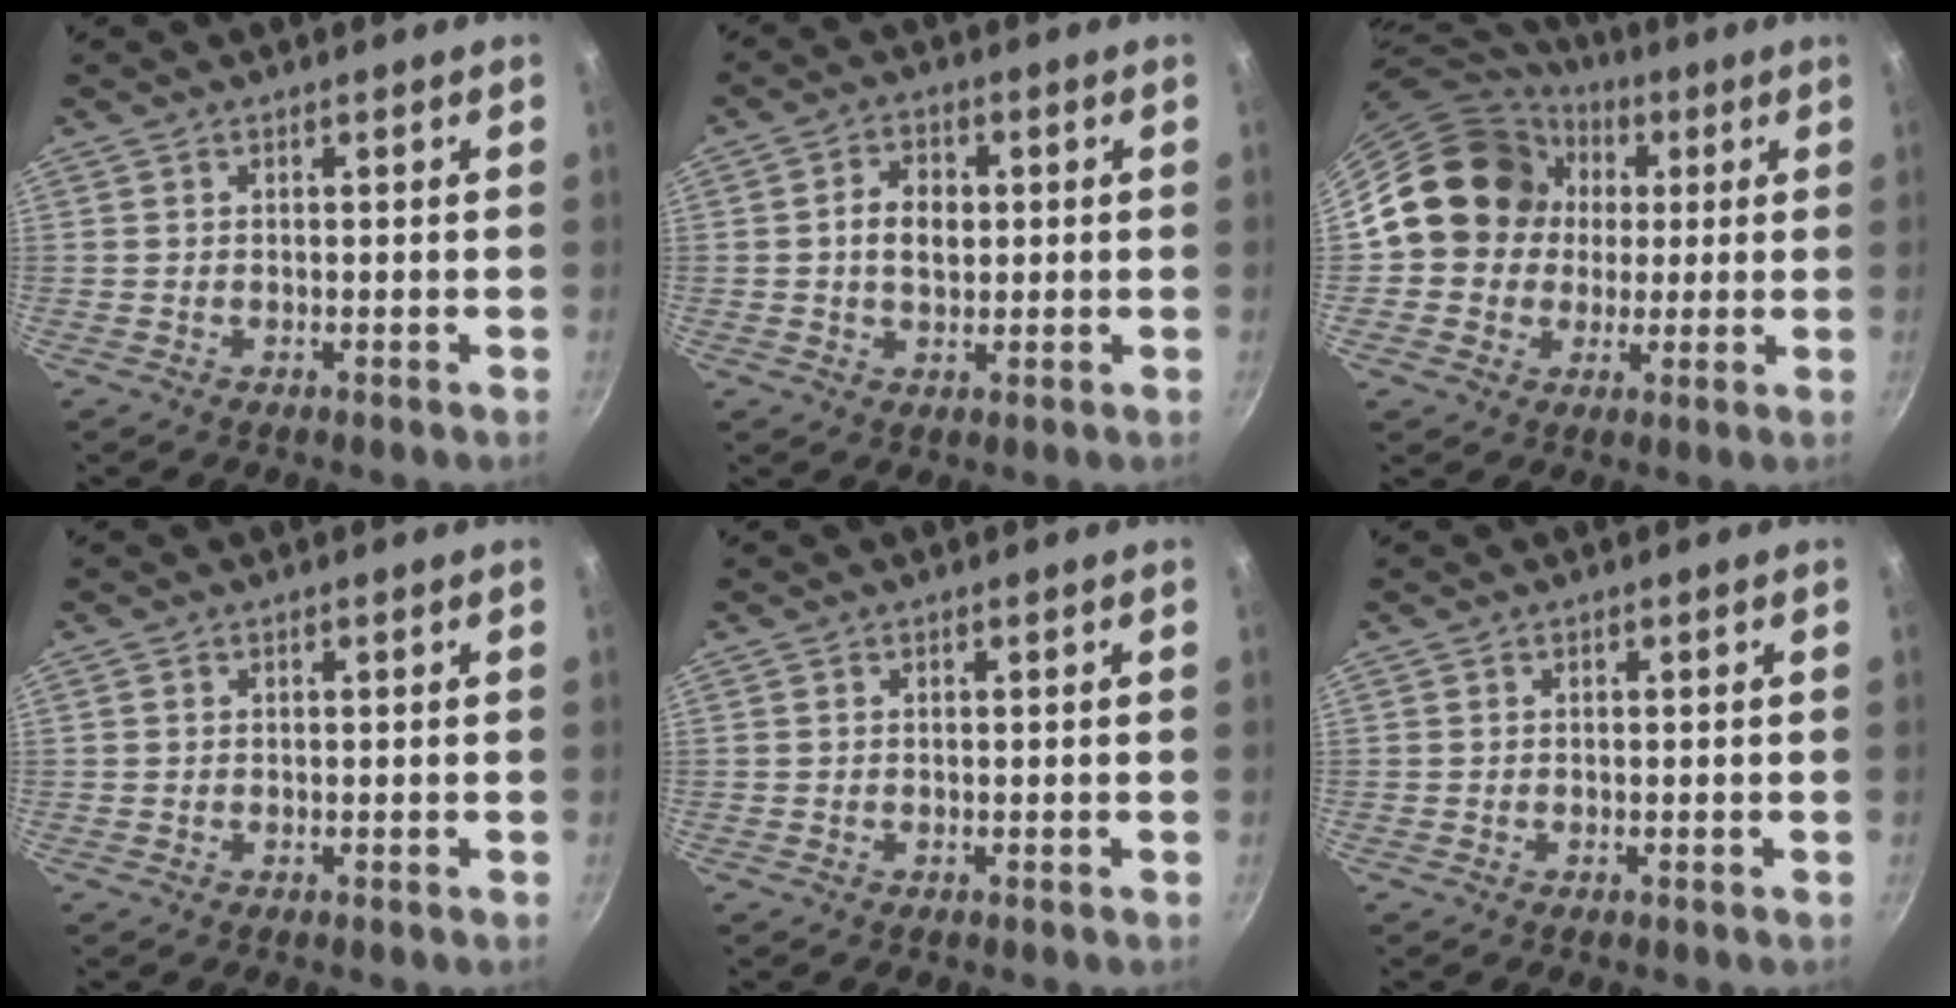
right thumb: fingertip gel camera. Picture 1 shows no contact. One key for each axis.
{"total": 6.1, "fx": 0.5, "fy": 4.3, "fz": 4.4, "tx": -0.058, "ty": 0.007, "tz": 0.004}
{"total": 15.6, "fx": 2.2, "fy": 14.1, "fz": 6.2, "tx": -0.079, "ty": 0.020, "tz": 0.027}
{"total": 0.0}
{"total": 0.0}
{"total": 0.0}